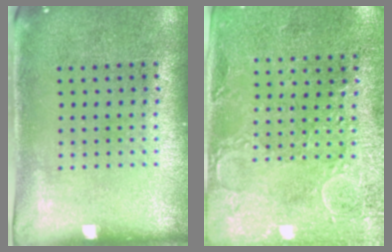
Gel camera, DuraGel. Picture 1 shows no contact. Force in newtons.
{"total": 2.8, "press": 2.5, "slide": 1.2}